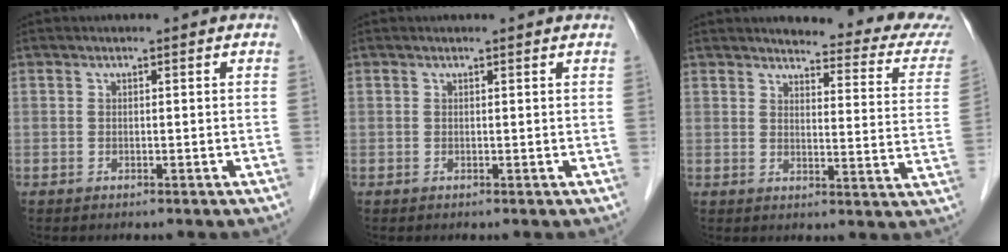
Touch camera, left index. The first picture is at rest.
{"total": 1.3, "force": [1.3, 0.1, 0.2], "torque": [-0.012, 0.005, 0.011]}
{"total": 16.2, "force": [15.4, 1.4, 4.9], "torque": [-0.039, -0.082, 0.148]}